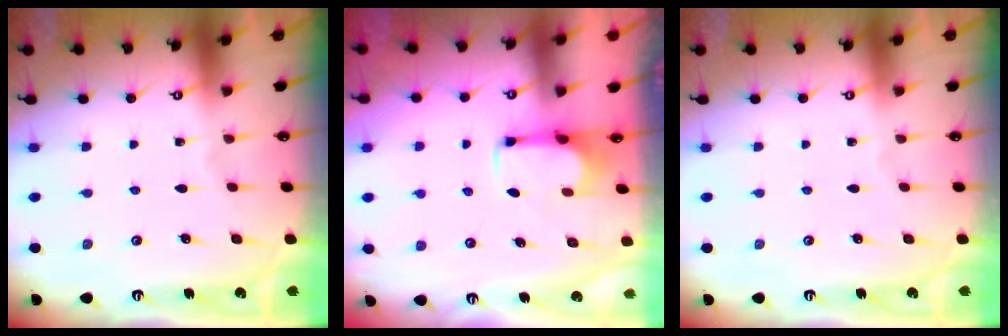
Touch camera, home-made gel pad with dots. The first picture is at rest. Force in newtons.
{"total": 2.6, "press": 2.5, "slide": 0.8}
{"total": 0.0}